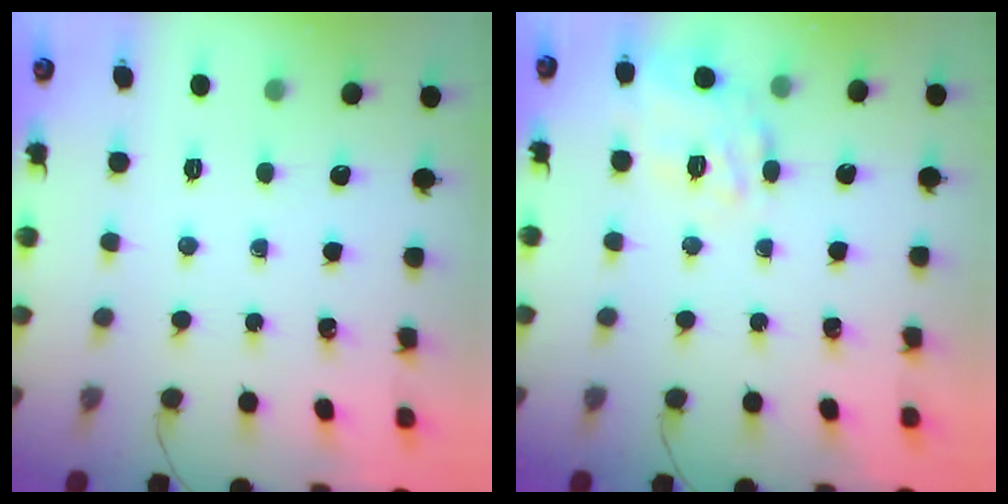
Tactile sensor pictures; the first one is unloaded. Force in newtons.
{"total": 16.9, "press": 16.8, "slide": 1.3}